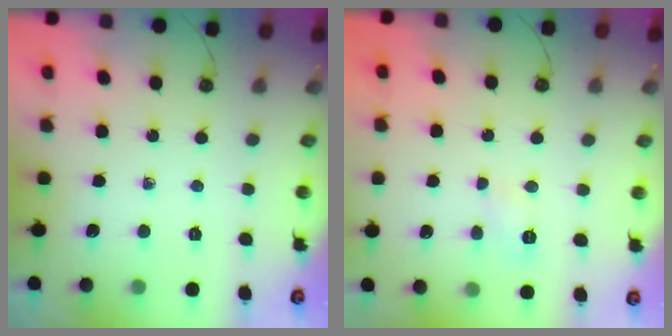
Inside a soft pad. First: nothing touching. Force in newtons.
{"total": 3.7, "press": 3.7, "slide": 0.5}